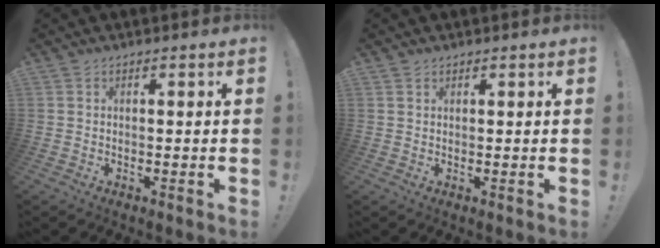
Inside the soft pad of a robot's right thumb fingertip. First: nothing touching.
{"total": 0.9, "force": [0.7, 0.5, 0.1], "torque": [0.000, -0.002, 0.014]}